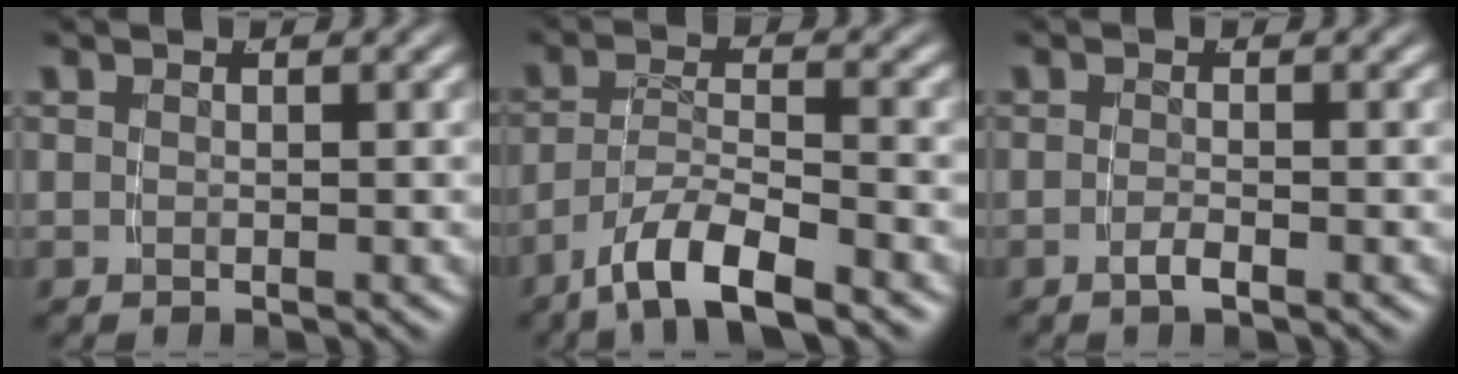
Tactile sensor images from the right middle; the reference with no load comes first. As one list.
[{"total": 5.3, "force": [-3.5, 1.6, 3.6], "torque": [-0.061, -0.008, -0.060]}, {"total": 1.3, "force": [-1.1, 0.0, 0.6], "torque": [-0.013, 0.000, -0.023]}]